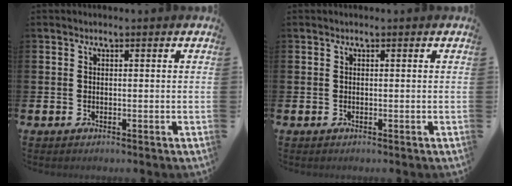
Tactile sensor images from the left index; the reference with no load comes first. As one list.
[{"total": 0.0}]